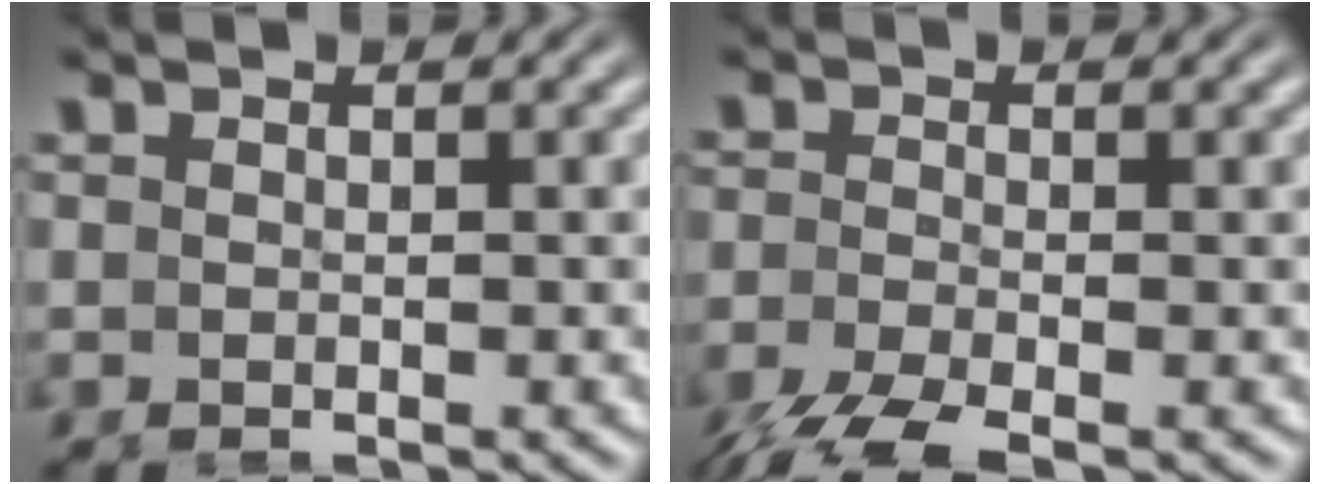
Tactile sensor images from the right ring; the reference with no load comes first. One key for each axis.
{"total": 4.7, "fx": -4.0, "fy": 1.3, "fz": 2.1, "tx": -0.049, "ty": -0.029, "tz": -0.059}